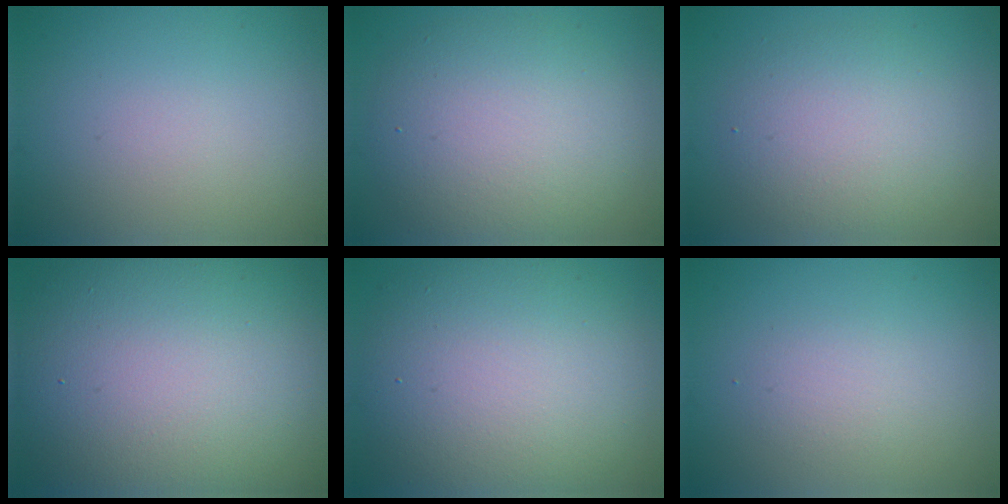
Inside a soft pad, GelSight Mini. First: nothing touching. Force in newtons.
{"total": 6.4, "press": 6.4, "slide": 0.2}
{"total": 4.2, "press": 4.2, "slide": 0.0}
{"total": 15.5, "press": 15.4, "slide": 0.4}
{"total": 10.4, "press": 10.3, "slide": 0.9}
{"total": 1.4, "press": 1.4, "slide": 0.1}